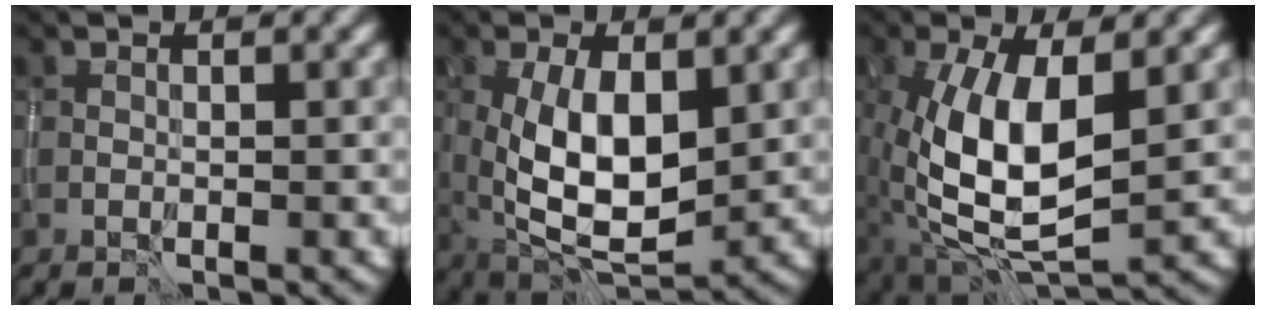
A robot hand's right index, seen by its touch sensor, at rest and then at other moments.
{"total": 8.4, "force": [0.5, 3.9, 7.4], "torque": [-0.145, -0.005, 0.012]}
{"total": 9.2, "force": [0.0, 4.4, 8.1], "torque": [-0.172, -0.002, 0.000]}